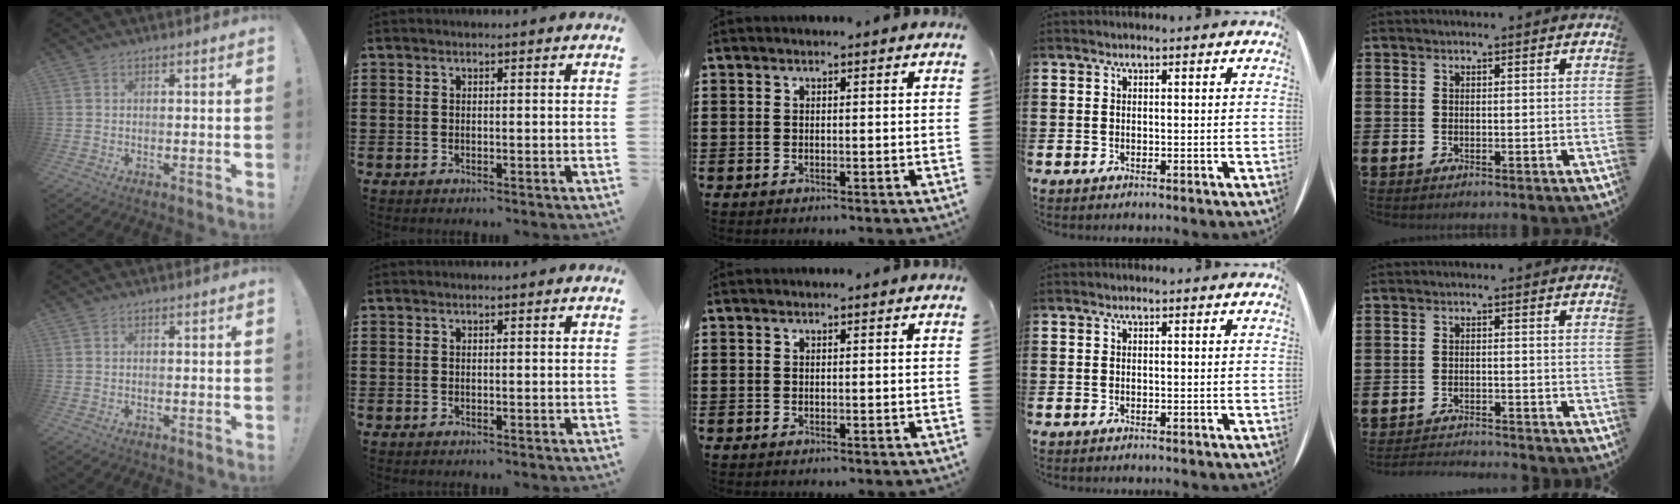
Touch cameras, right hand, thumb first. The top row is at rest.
{"little": {"total": 1.9, "force": [-1.9, -0.1, -0.1], "torque": [-0.003, 0.002, -0.041]}}